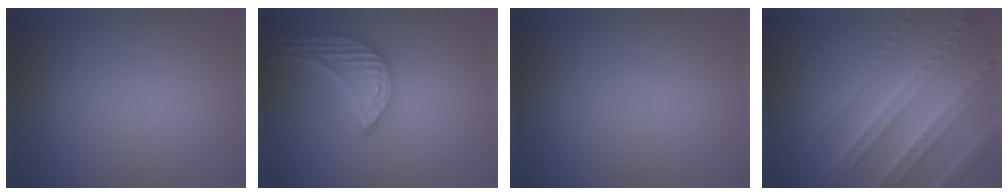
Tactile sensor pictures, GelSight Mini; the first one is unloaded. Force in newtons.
{"total": 5.2, "press": 4.2, "slide": 3.2}
{"total": 0.0}
{"total": 7.9, "press": 5.5, "slide": 5.6}